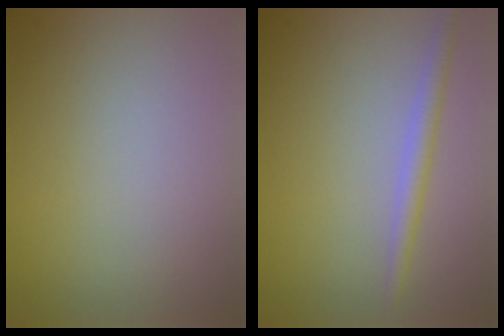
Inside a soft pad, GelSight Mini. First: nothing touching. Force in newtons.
{"total": 2.0, "press": 2.0, "slide": 0.0}